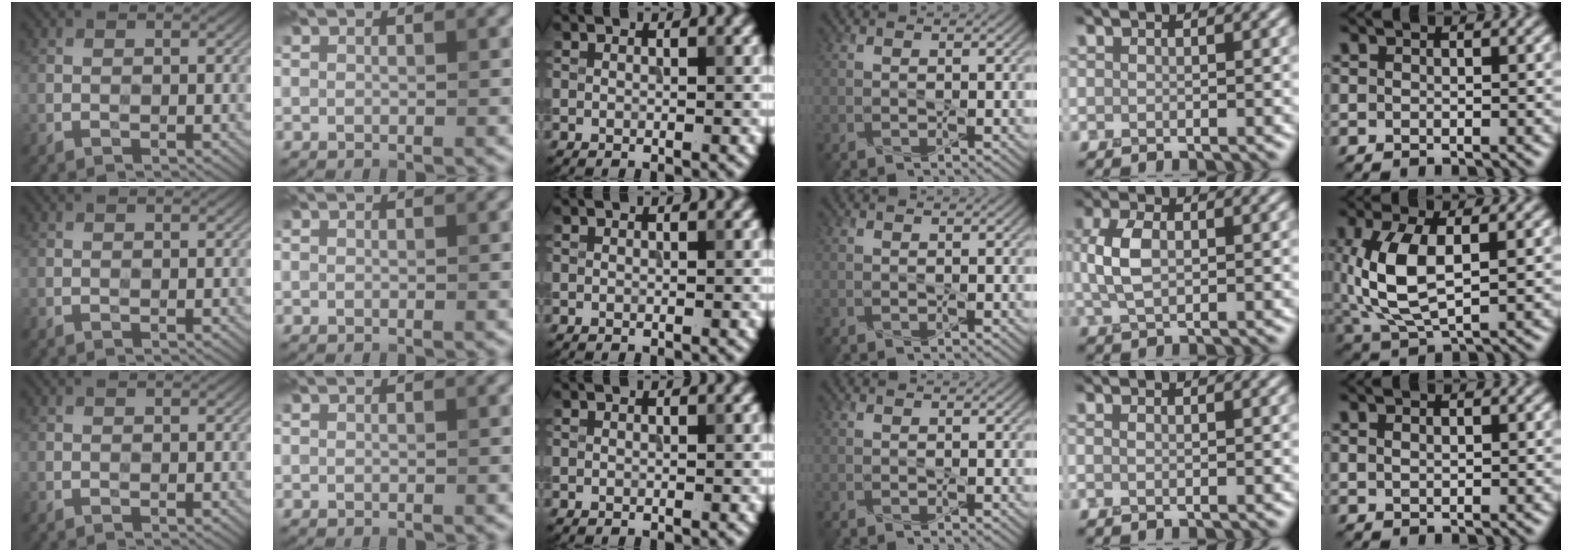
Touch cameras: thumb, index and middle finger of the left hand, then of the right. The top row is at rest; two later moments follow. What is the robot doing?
{"motion": "press", "object": "stapler"}